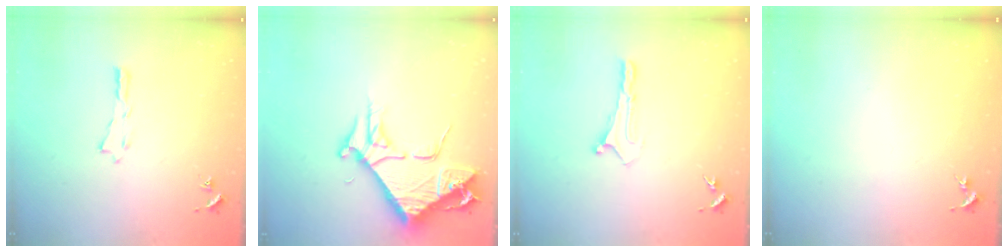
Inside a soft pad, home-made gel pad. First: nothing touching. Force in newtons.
{"total": 8.6, "press": 8.6, "slide": 1.0}
{"total": 0.0}
{"total": 0.0}